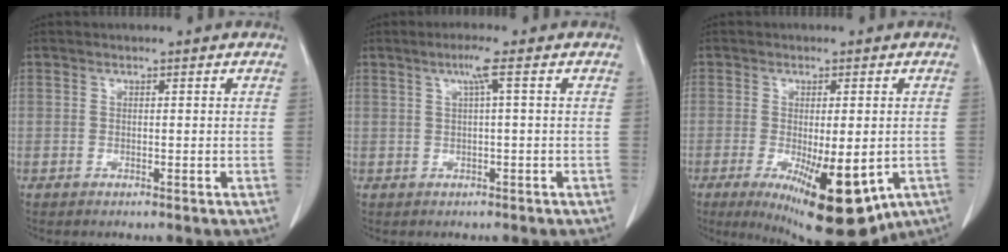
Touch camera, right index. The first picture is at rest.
{"total": 2.6, "force": [0.9, -0.5, 2.4], "torque": [-0.049, 0.006, 0.018]}
{"total": 15.1, "force": [-6.4, 4.7, 12.8], "torque": [-0.157, -0.025, -0.078]}